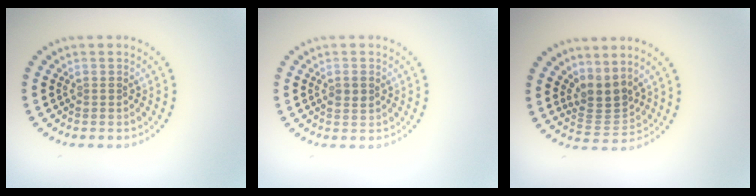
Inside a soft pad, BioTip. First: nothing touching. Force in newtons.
{"total": 1.2, "press": 1.2, "slide": 0.2}
{"total": 2.9, "press": 2.1, "slide": 1.9}